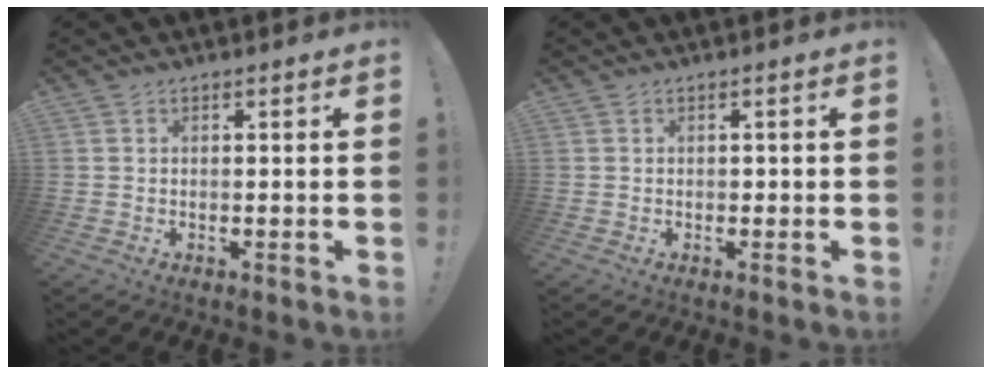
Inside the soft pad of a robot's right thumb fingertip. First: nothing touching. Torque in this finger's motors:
{"motor_torque": [0.28, 0.03, 0.22, -0.04, 0.00]}